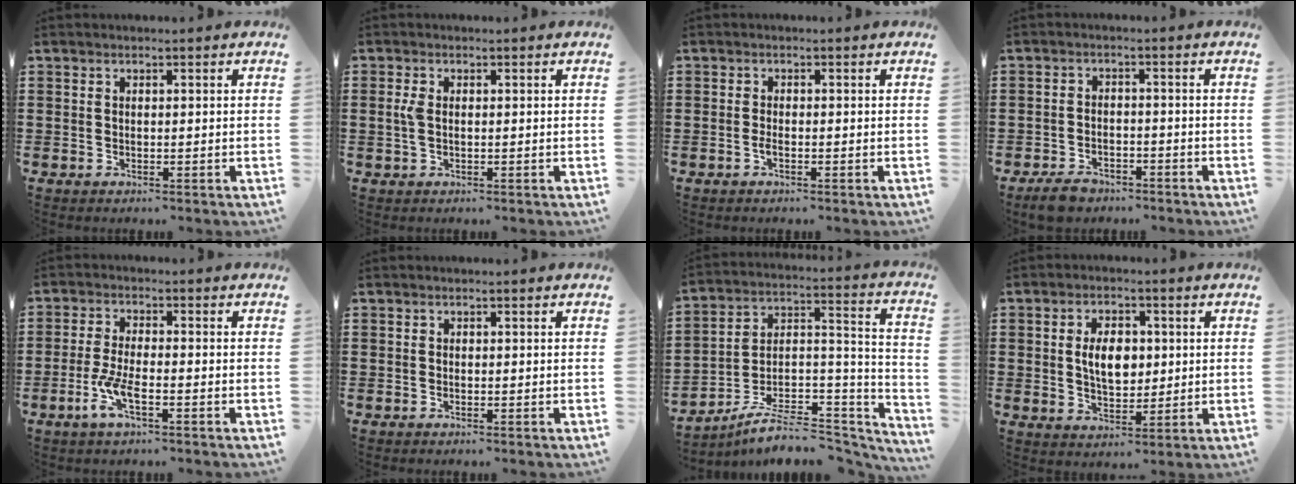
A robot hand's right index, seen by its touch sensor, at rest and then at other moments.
{"total": 2.5, "force": [0.2, 1.2, 2.1], "torque": [-0.059, 0.001, -0.003]}
{"total": 1.0, "force": [-0.4, 0.2, 0.9], "torque": [-0.026, -0.006, -0.008]}
{"total": 2.9, "force": [-2.5, 1.2, 0.7], "torque": [-0.022, 0.009, -0.053]}
{"total": 5.0, "force": [-2.1, 1.2, 4.4], "torque": [-0.108, -0.013, -0.044]}
{"total": 0.0}
{"total": 7.4, "force": [-5.8, 2.6, 3.7], "torque": [-0.065, 0.004, -0.112]}
{"total": 5.6, "force": [0.5, 3.3, 4.4], "torque": [-0.077, 0.007, 0.001]}